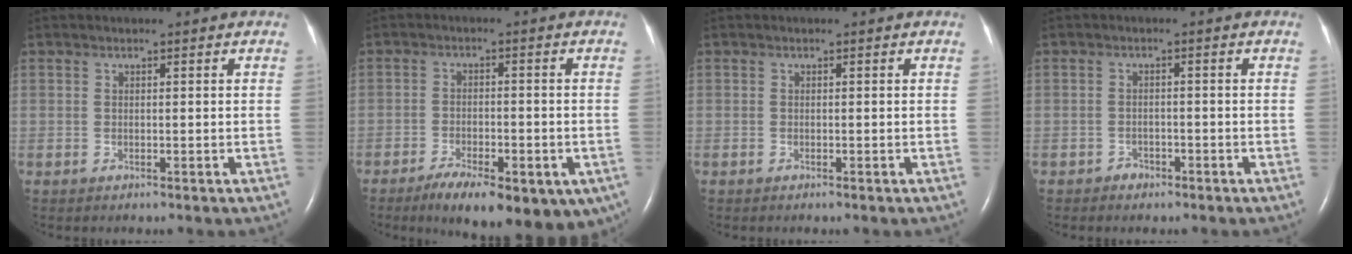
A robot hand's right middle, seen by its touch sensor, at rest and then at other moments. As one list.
[{"total": 14.4, "force": [-8.6, 5.4, 10.2], "torque": [-0.117, -0.003, -0.122]}, {"total": 0.0}, {"total": 1.5, "force": [-1.1, 0.9, 0.2], "torque": [-0.003, 0.004, -0.019]}]